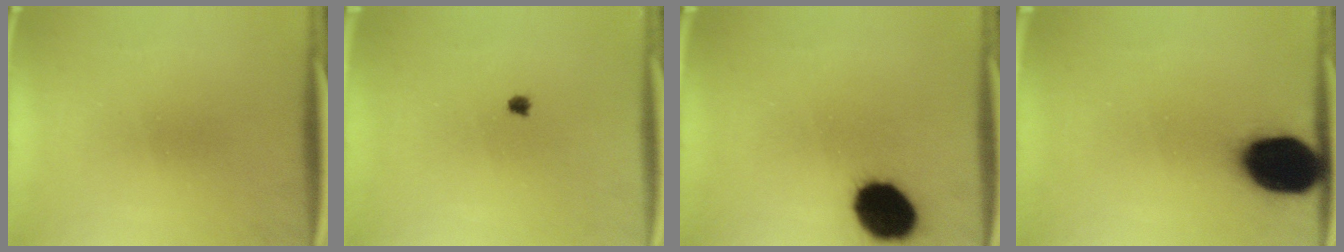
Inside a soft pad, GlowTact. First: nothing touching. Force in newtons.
{"total": 0.6}
{"total": 15.4}
{"total": 17.6}